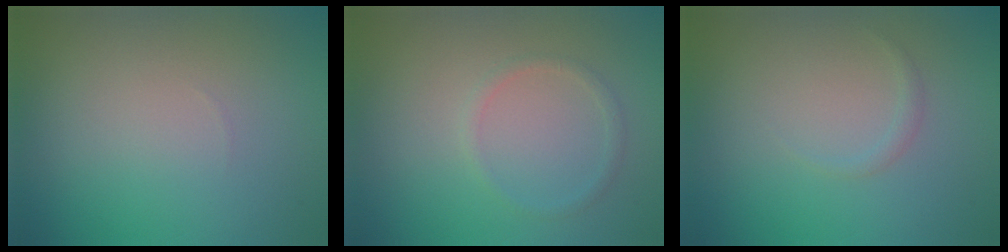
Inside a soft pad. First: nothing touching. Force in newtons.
{"total": 1.0, "press": 1.0, "slide": 0.0}
{"total": 0.6, "press": 0.6, "slide": 0.1}